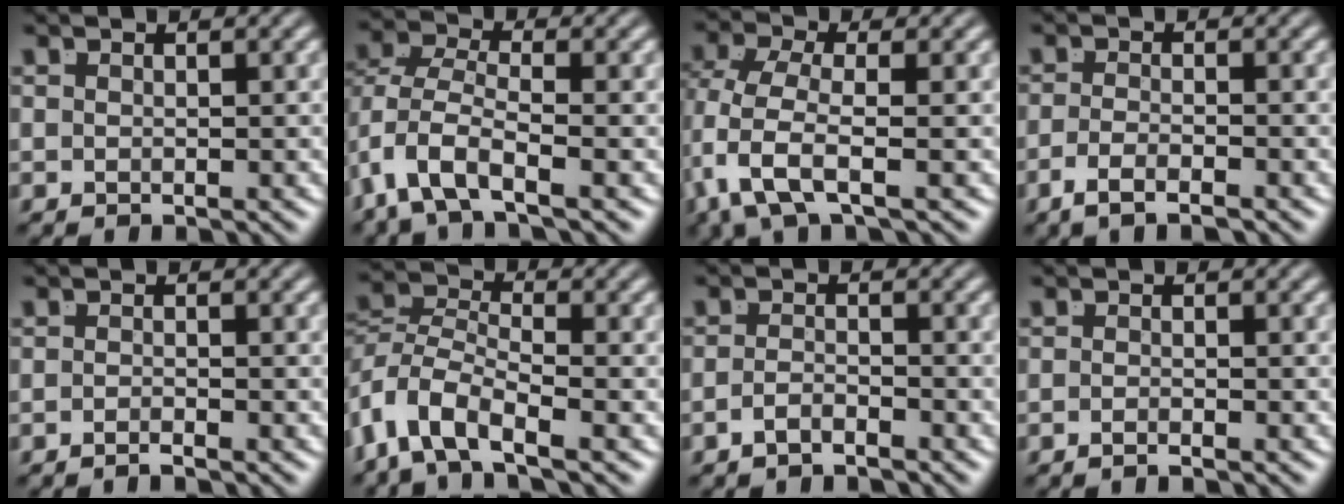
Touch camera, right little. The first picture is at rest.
{"total": 4.3, "force": [-1.5, 2.5, 3.2], "torque": [-0.105, -0.035, -0.014]}
{"total": 4.3, "force": [-1.0, 1.8, 3.8], "torque": [-0.117, -0.033, -0.002]}
{"total": 2.6, "force": [-2.2, -0.3, 1.5], "torque": [-0.030, -0.009, -0.034]}
{"total": 1.3, "force": [-1.0, -0.7, 0.3], "torque": [-0.003, -0.002, -0.020]}
{"total": 6.2, "force": [-2.4, 4.2, 4.0], "torque": [-0.107, -0.030, -0.036]}
{"total": 2.1, "force": [-1.9, -0.5, 0.6], "torque": [-0.007, -0.006, -0.032]}
{"total": 1.2, "force": [-1.0, -0.6, 0.4], "torque": [-0.007, -0.002, -0.018]}